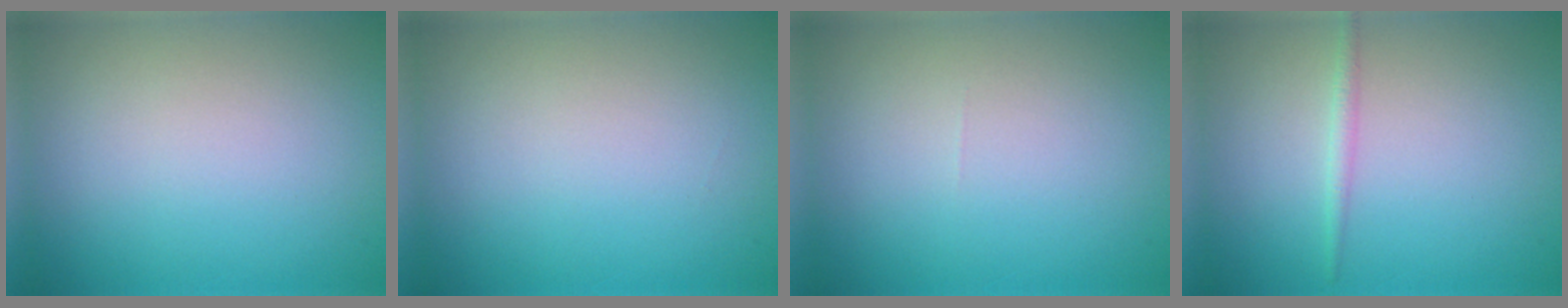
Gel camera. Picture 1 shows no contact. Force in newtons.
{"total": 0.0}
{"total": 0.0}
{"total": 1.1, "press": 1.1, "slide": 0.1}